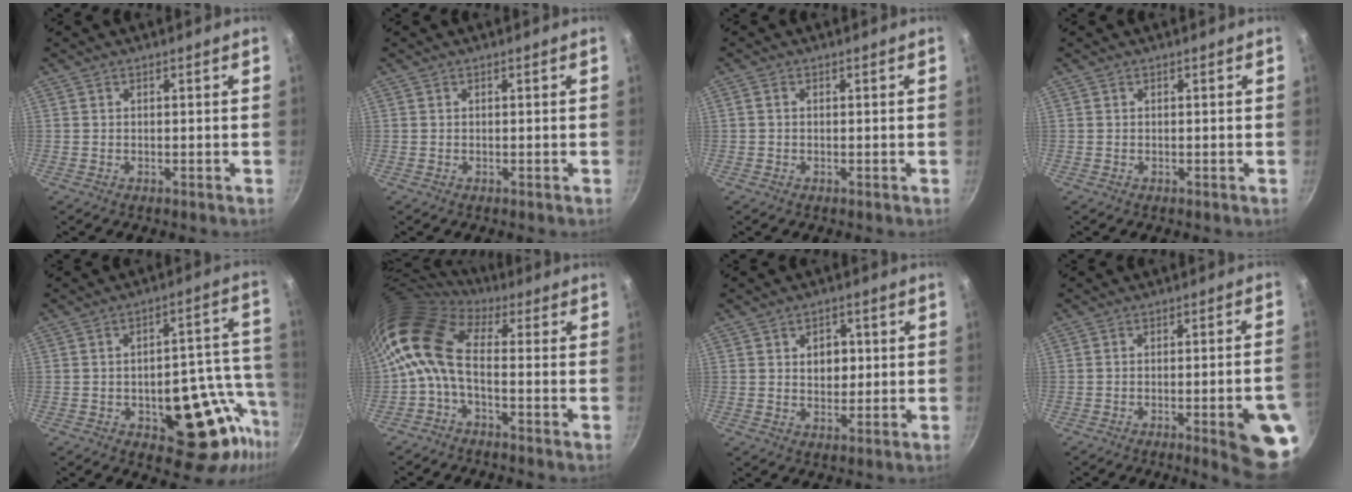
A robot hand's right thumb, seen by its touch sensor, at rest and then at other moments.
{"total": 0.0}
{"total": 0.7, "force": [0.0, 0.6, 0.5], "torque": [-0.009, 0.005, 0.000]}
{"total": 0.0}
{"total": 18.9, "force": [-5.7, 9.7, 15.1], "torque": [-0.130, 0.033, -0.074]}
{"total": 11.3, "force": [-1.4, 5.5, 9.7], "torque": [-0.192, 0.028, -0.043]}
{"total": 5.1, "force": [0.9, 3.8, 3.3], "torque": [-0.021, -0.002, 0.013]}
{"total": 11.5, "force": [-4.3, 2.3, 10.4], "torque": [-0.111, 0.024, -0.050]}